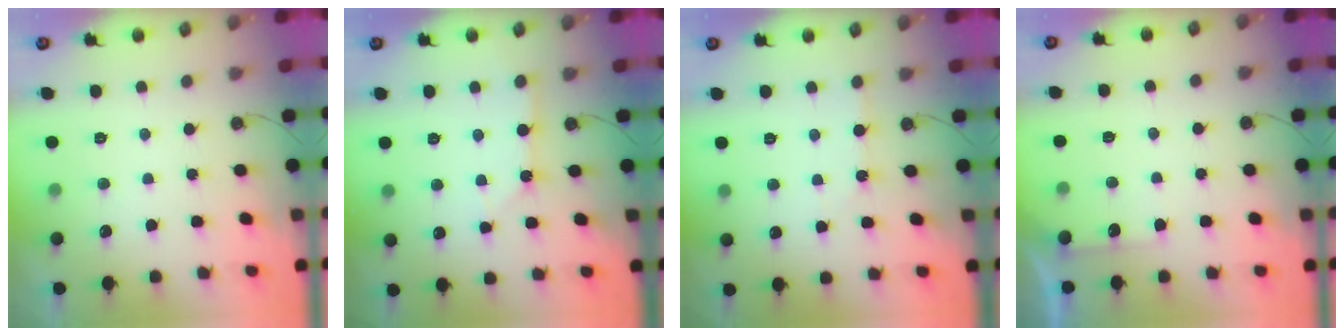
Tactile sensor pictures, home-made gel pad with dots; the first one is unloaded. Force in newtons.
{"total": 2.7, "press": 2.7, "slide": 0.4}
{"total": 2.7, "press": 2.7, "slide": 0.4}
{"total": 3.0, "press": 3.0, "slide": 0.5}